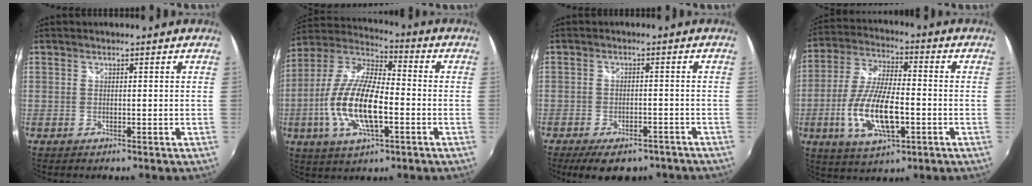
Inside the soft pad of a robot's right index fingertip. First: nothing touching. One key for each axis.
{"total": 16.5, "fx": -4.3, "fy": 6.1, "fz": 14.7, "tx": -0.301, "ty": -0.007, "tz": -0.085}
{"total": 11.0, "fx": -8.4, "fy": 4.5, "fz": 5.6, "tx": -0.119, "ty": -0.015, "tz": -0.114}
{"total": 14.4, "fx": -4.2, "fy": 5.4, "fz": 12.7, "tx": -0.265, "ty": -0.010, "tz": -0.075}